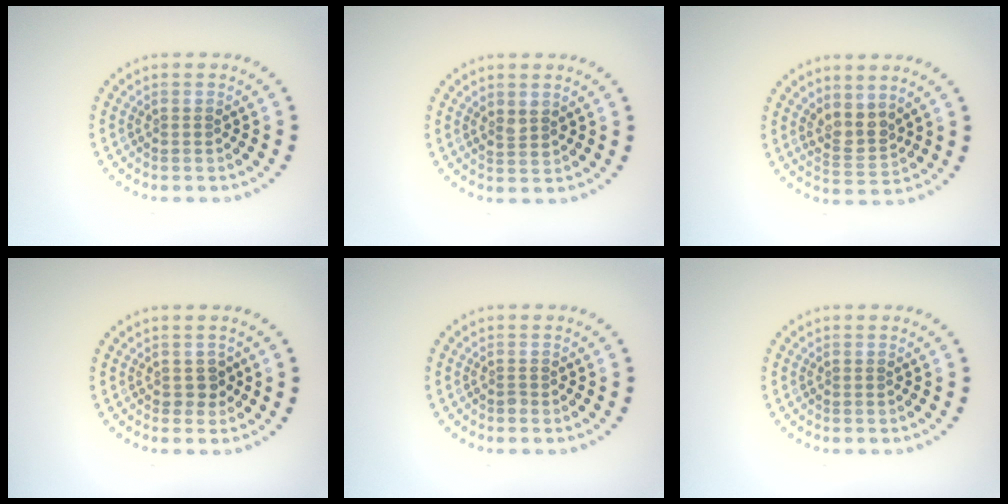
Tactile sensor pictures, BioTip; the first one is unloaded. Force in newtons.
{"total": 1.2, "press": 1.1, "slide": 0.5}
{"total": 2.5, "press": 2.0, "slide": 1.5}
{"total": 1.2, "press": 1.0, "slide": 0.6}
{"total": 0.5, "press": 0.4, "slide": 0.4}
{"total": 0.0}